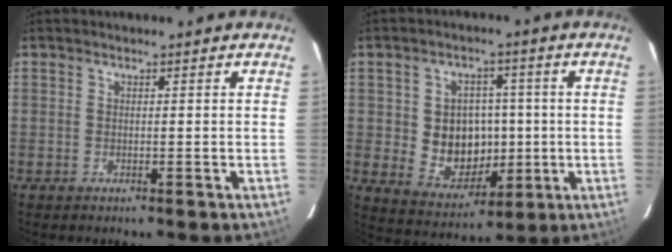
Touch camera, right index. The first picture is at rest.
{"total": 10.6, "force": [-0.5, 9.1, 5.5], "torque": [-0.120, 0.008, 0.014]}